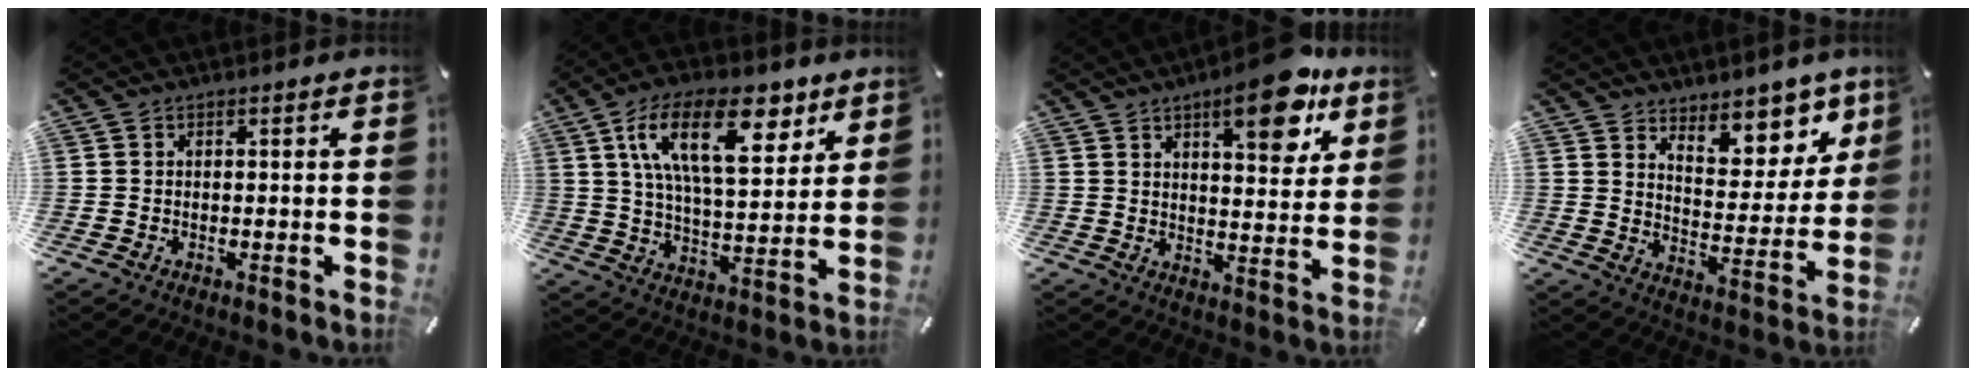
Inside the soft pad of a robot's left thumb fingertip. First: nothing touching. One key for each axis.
{"total": 20.1, "fx": 9.6, "fy": 9.3, "fz": 15.0, "tx": -0.261, "ty": -0.022, "tz": 0.153}
{"total": 14.1, "fx": 8.4, "fy": 5.3, "fz": 10.0, "tx": -0.129, "ty": -0.043, "tz": 0.135}
{"total": 10.0, "fx": 8.5, "fy": 4.8, "fz": 2.2, "tx": -0.006, "ty": -0.094, "tz": 0.150}